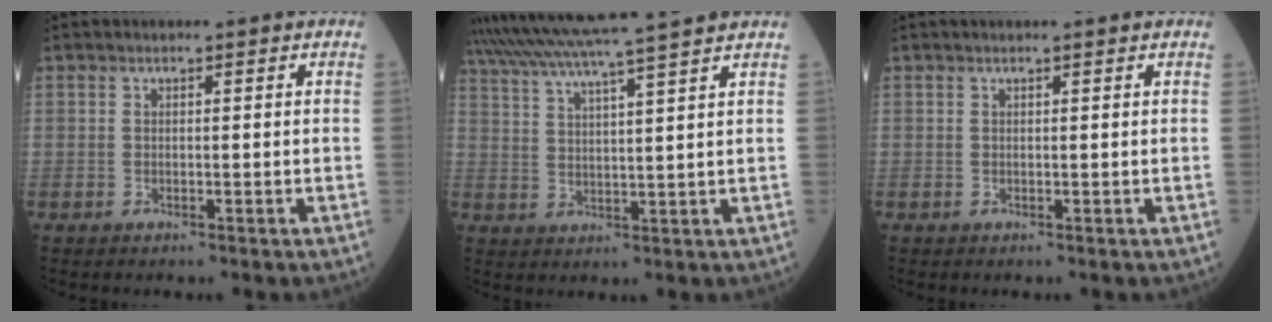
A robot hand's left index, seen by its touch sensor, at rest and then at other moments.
{"total": 14.4, "force": [12.4, -1.7, 7.1], "torque": [-0.138, 0.003, 0.179]}
{"total": 0.7, "force": [0.6, -0.2, 0.4], "torque": [-0.008, 0.003, 0.010]}